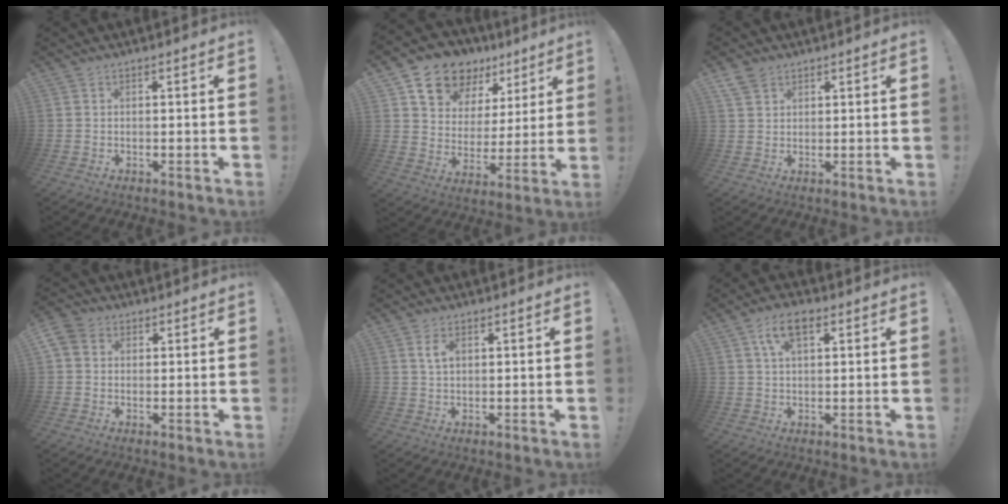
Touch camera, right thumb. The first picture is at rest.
{"total": 14.3, "force": [10.4, 8.9, 4.3], "torque": [-0.079, -0.070, 0.192]}
{"total": 4.7, "force": [3.1, 3.1, 1.7], "torque": [-0.030, -0.010, 0.059]}
{"total": 5.4, "force": [1.5, 4.4, 2.7], "torque": [-0.063, 0.008, 0.031]}
{"total": 3.5, "force": [1.3, 2.0, 2.6], "torque": [-0.042, 0.000, 0.020]}
{"total": 7.1, "force": [3.0, 3.2, 5.5], "torque": [-0.103, 0.007, 0.054]}